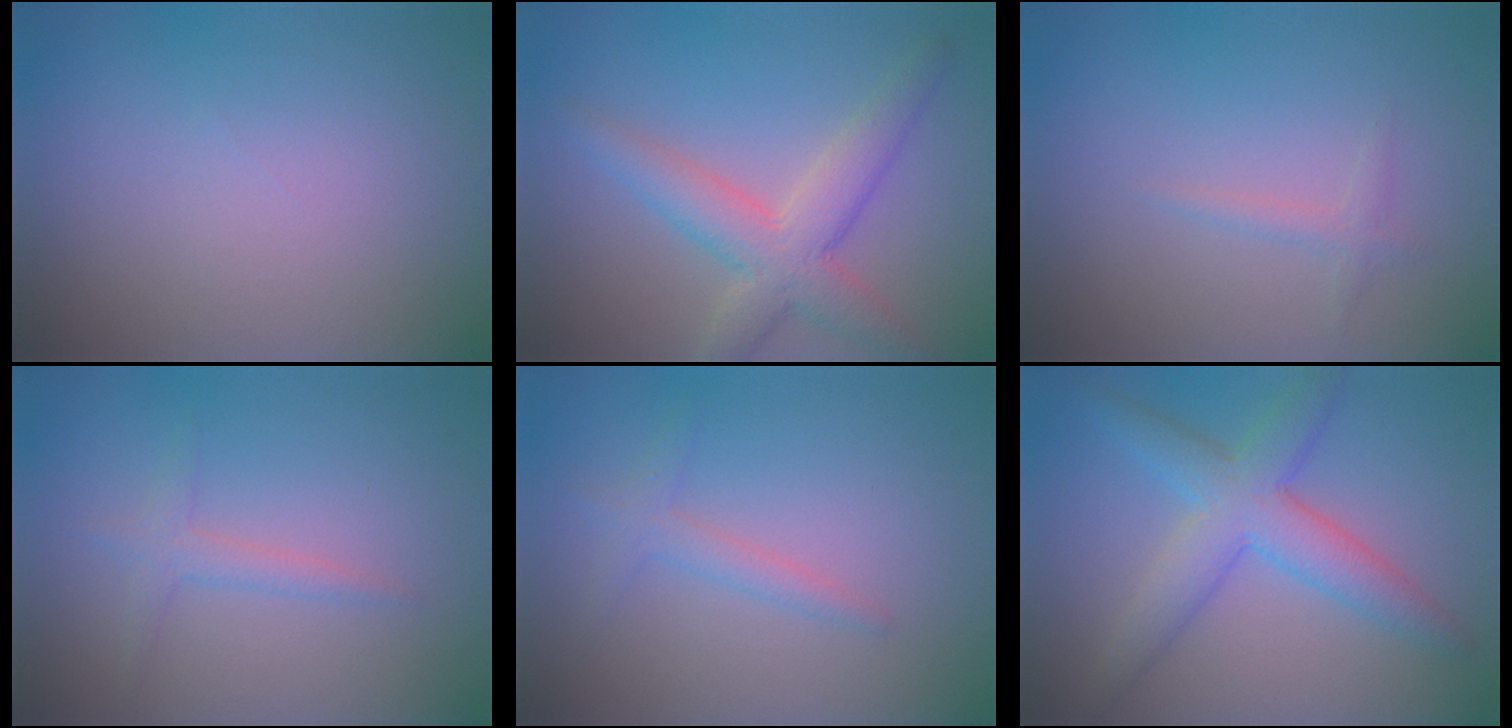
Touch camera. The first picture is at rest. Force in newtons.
{"total": 5.4, "press": 5.4, "slide": 0.4}
{"total": 1.0, "press": 1.0, "slide": 0.0}
{"total": 1.7, "press": 1.7, "slide": 0.0}
{"total": 1.7, "press": 1.7, "slide": 0.1}
{"total": 5.7, "press": 5.7, "slide": 0.2}